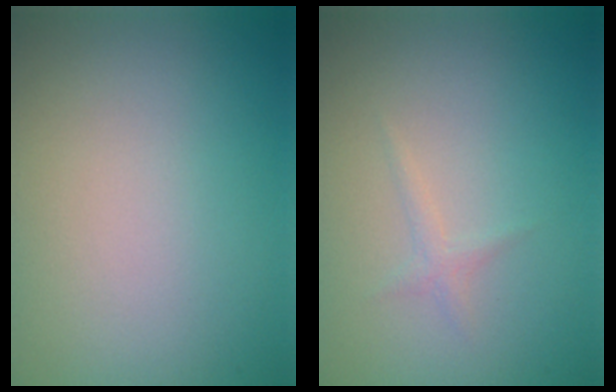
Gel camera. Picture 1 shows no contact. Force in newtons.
{"total": 0.8, "press": 0.8, "slide": 0.0}